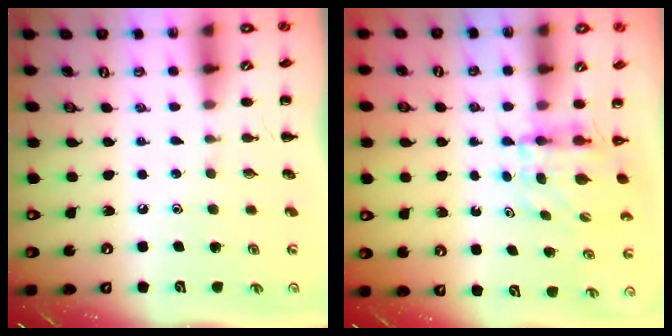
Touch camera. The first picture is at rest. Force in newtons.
{"total": 4.0, "press": 4.0, "slide": 0.1}